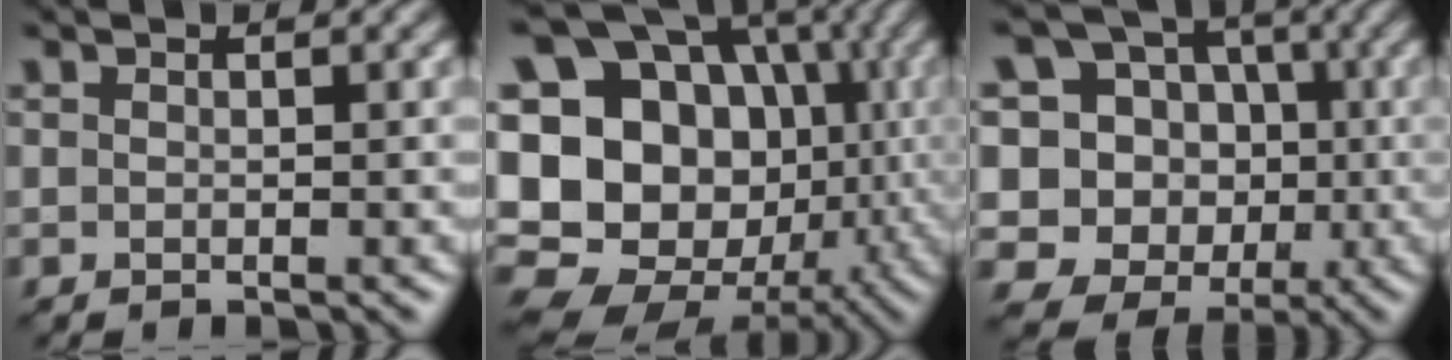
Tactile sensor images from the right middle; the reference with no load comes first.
{"total": 22.1, "force": [-0.6, 18.7, 11.8], "torque": [-0.223, 0.028, -0.040]}
{"total": 13.5, "force": [0.8, 12.9, 3.8], "torque": [-0.133, 0.043, -0.004]}